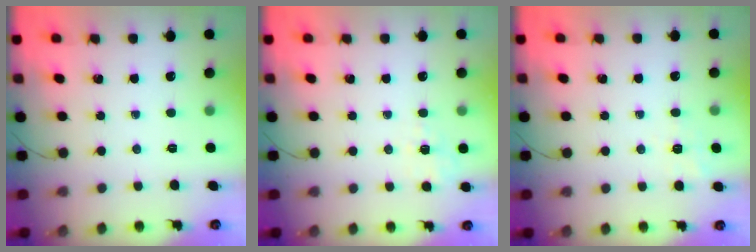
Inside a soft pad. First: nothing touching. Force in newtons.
{"total": 3.6, "press": 3.2, "slide": 1.8}
{"total": 1.7, "press": 0.9, "slide": 1.5}